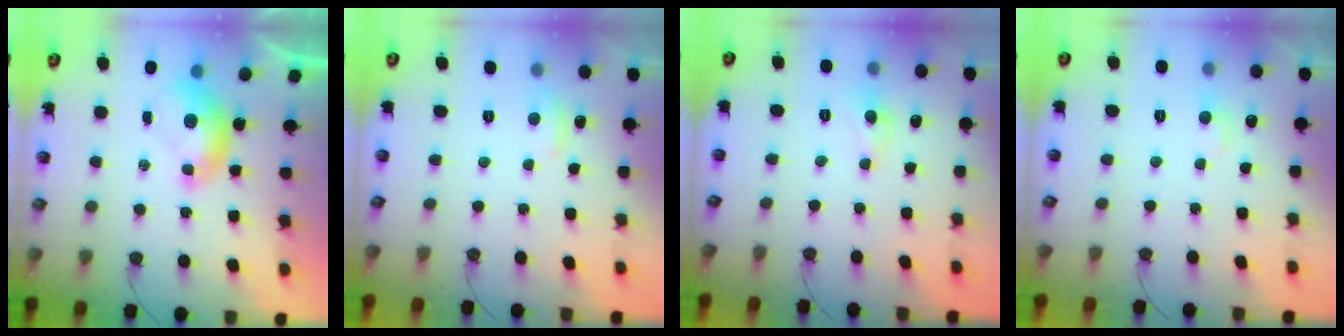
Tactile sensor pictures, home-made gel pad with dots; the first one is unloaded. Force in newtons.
{"total": 2.9, "press": 2.9, "slide": 0.2}
{"total": 0.0}
{"total": 1.2, "press": 0.8, "slide": 0.8}